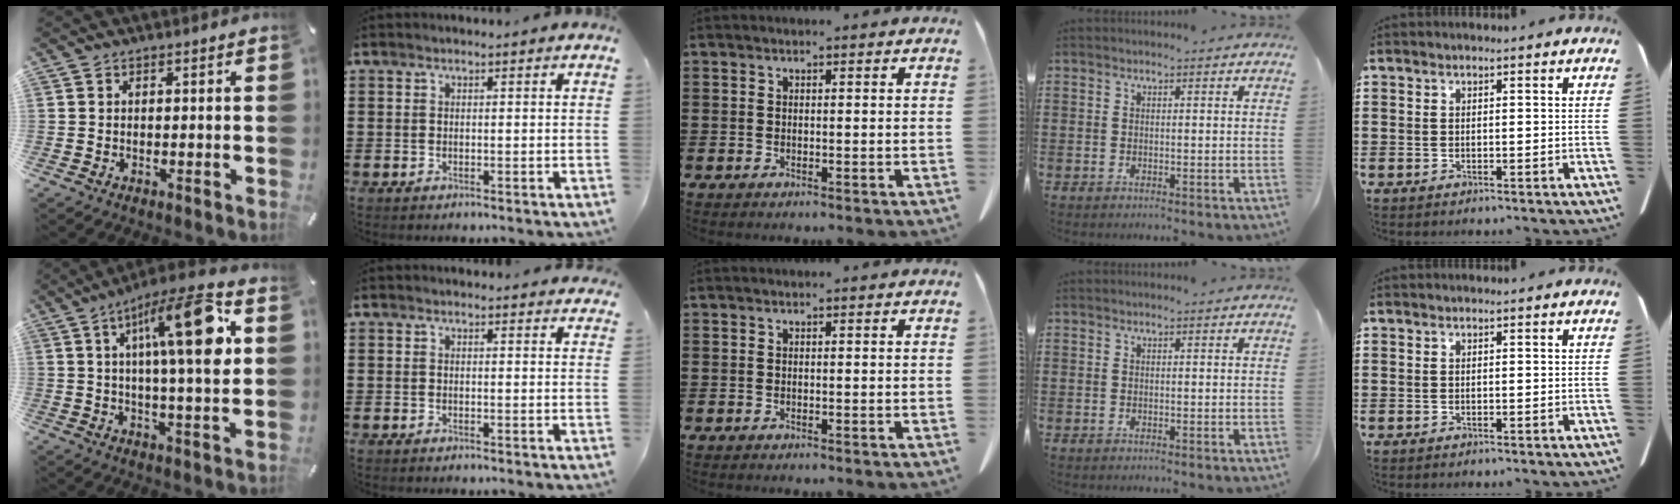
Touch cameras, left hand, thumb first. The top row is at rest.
{"thumb": {"total": 19.2, "force": [5.4, 4.6, 17.8], "torque": [-0.283, -0.007, 0.068]}, "index": {"total": 1.3, "force": [1.3, 0.3, 0.0], "torque": [0.004, 0.000, 0.023]}}